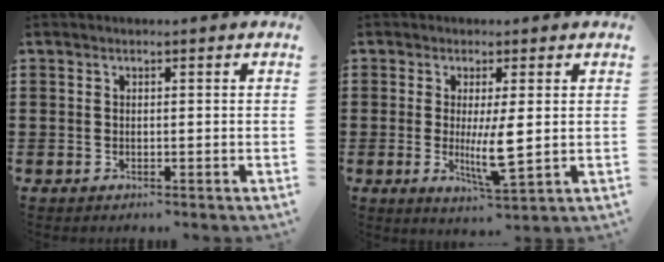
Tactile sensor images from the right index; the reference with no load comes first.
{"total": 6.0, "force": [-0.2, 0.8, 6.0], "torque": [-0.113, -0.019, -0.009]}